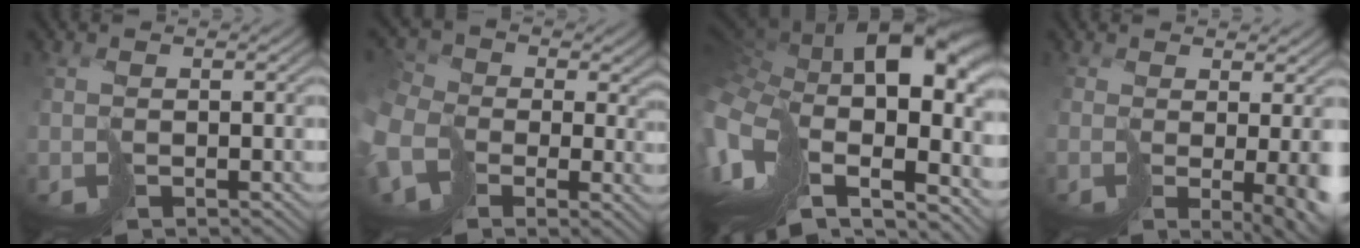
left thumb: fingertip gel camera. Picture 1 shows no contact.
{"total": 11.6, "force": [-2.9, 8.8, 6.9], "torque": [-0.199, -0.036, -0.036]}
{"total": 17.5, "force": [0.6, 9.3, 14.8], "torque": [-0.307, -0.019, 0.035]}
{"total": 5.5, "force": [-0.8, 1.1, 5.3], "torque": [-0.074, -0.024, 0.009]}